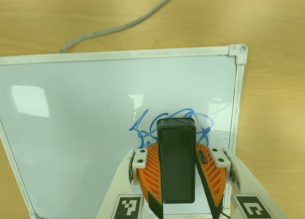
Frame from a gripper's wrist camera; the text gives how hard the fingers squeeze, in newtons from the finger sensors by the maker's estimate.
{"total": 11.4, "left": 13.4, "right": 9.3}